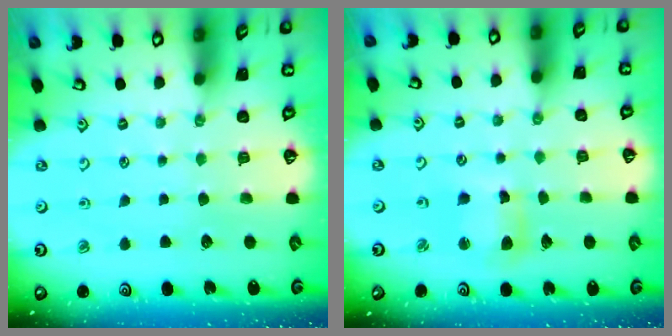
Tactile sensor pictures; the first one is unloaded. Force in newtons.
{"total": 6.3, "press": 6.3, "slide": 0.8}